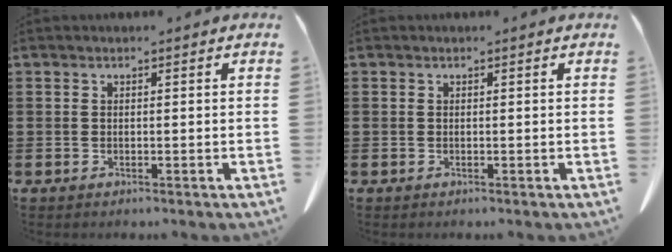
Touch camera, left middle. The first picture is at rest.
{"total": 0.0}